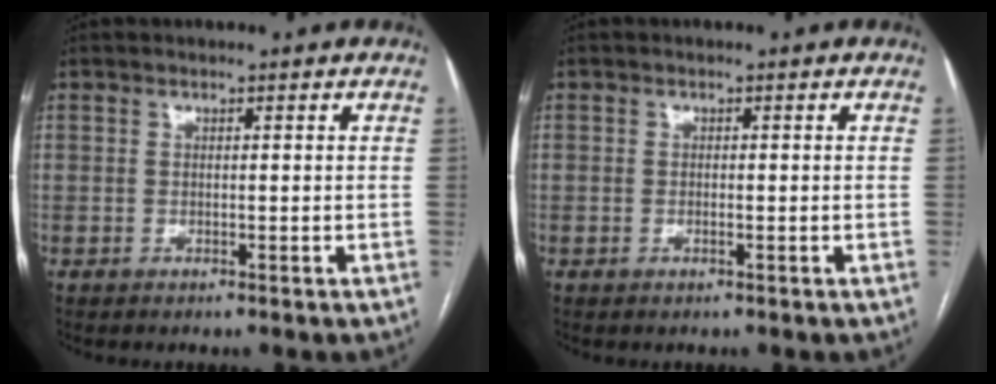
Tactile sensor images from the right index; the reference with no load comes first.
{"total": 0.6, "force": [-0.2, 0.2, 0.5], "torque": [-0.010, 0.000, -0.004]}